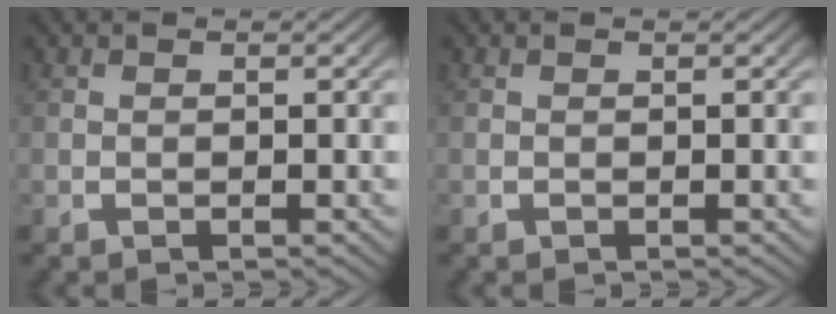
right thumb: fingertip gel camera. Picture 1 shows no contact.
{"total": 0.0}